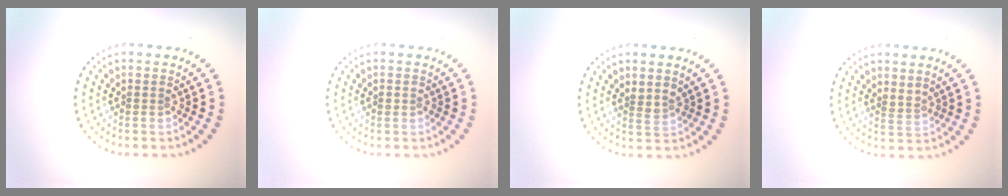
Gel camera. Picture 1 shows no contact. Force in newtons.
{"total": 0.7, "press": 0.7, "slide": 0.2}
{"total": 1.5, "press": 1.1, "slide": 0.9}
{"total": 1.0, "press": 0.5, "slide": 0.8}